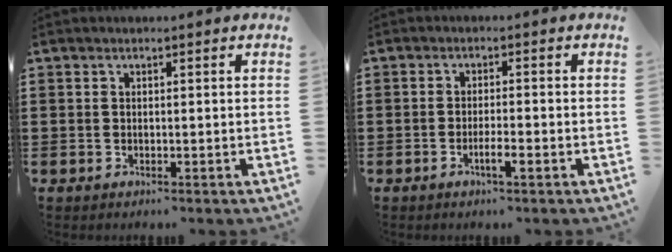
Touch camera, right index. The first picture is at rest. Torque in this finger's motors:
{"motor_torque": [1.65, 0.49, 0.02, 0.06]}